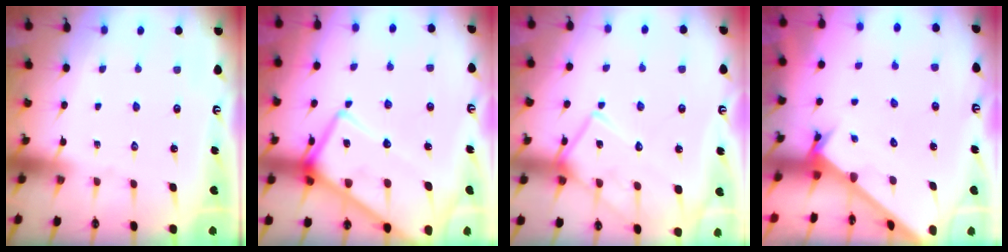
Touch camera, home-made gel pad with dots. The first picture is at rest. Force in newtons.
{"total": 18.9, "press": 18.8, "slide": 1.8}
{"total": 14.0, "press": 13.9, "slide": 1.1}
{"total": 2.4, "press": 2.4, "slide": 0.1}